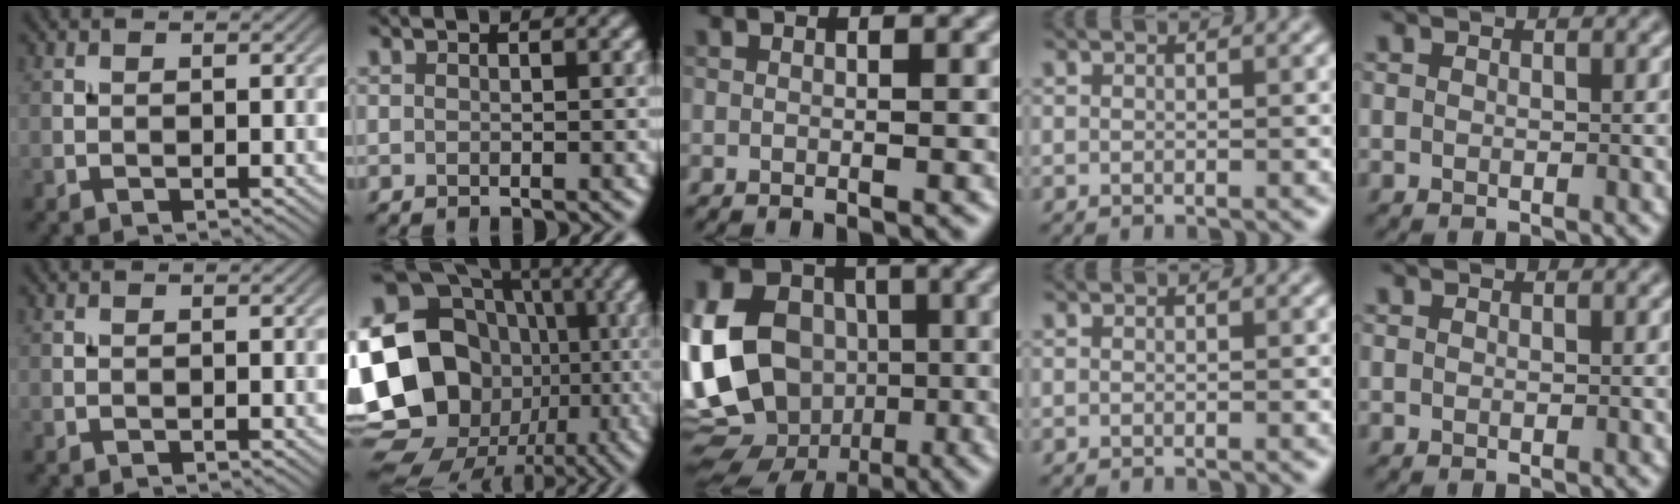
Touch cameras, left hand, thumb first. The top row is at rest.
{"index": {"total": 25.3, "force": [-2.2, 23.0, 10.4], "torque": [-0.217, 0.021, -0.085]}, "middle": {"total": 16.6, "force": [-2.6, 14.1, 8.4], "torque": [-0.184, -0.001, -0.075]}}